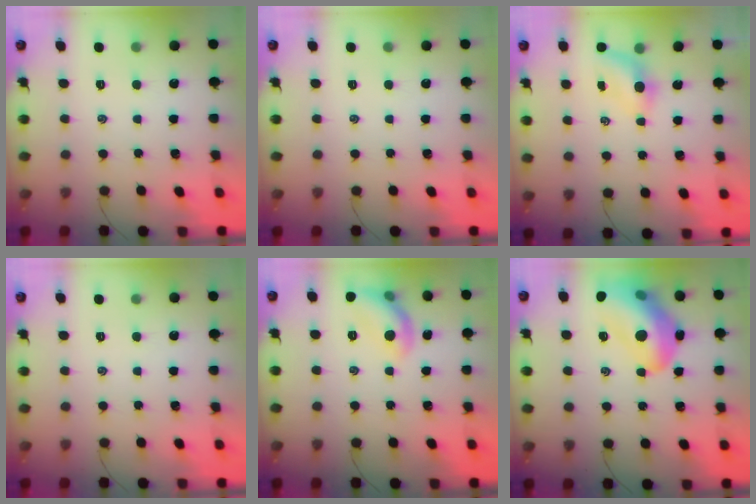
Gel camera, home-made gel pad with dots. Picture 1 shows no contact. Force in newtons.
{"total": 0.0}
{"total": 4.0, "press": 3.9, "slide": 1.0}
{"total": 0.0}
{"total": 9.5, "press": 9.4, "slide": 1.3}
{"total": 19.1, "press": 18.9, "slide": 2.7}